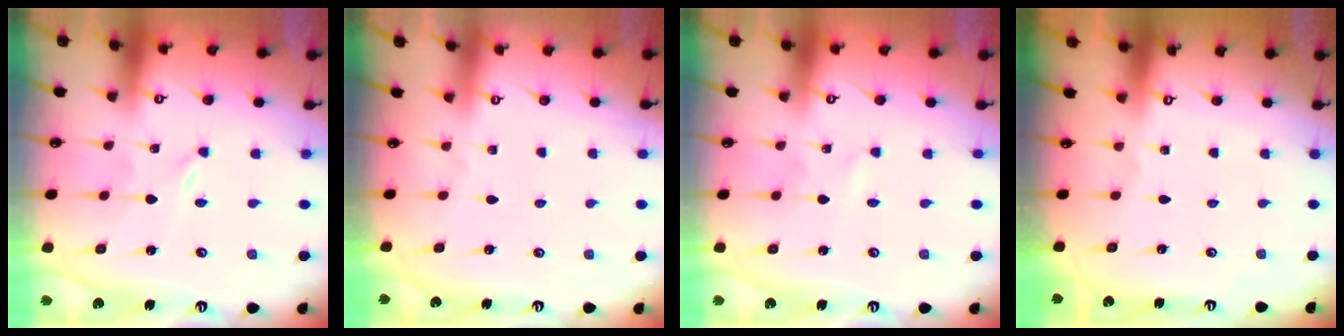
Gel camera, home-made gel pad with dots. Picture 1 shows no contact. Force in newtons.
{"total": 0.0}
{"total": 0.0}
{"total": 0.0}